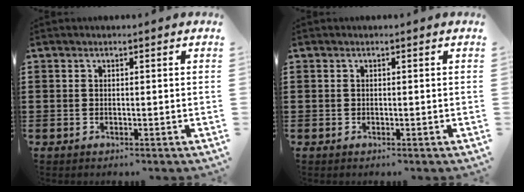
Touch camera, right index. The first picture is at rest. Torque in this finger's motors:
{"motor_torque": [-0.35, 1.79, 0.00, -0.01]}